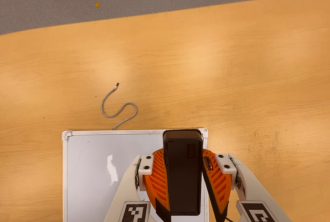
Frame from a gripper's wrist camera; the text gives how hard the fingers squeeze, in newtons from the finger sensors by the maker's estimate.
{"total": 10.7, "left": 9.7, "right": 11.7}